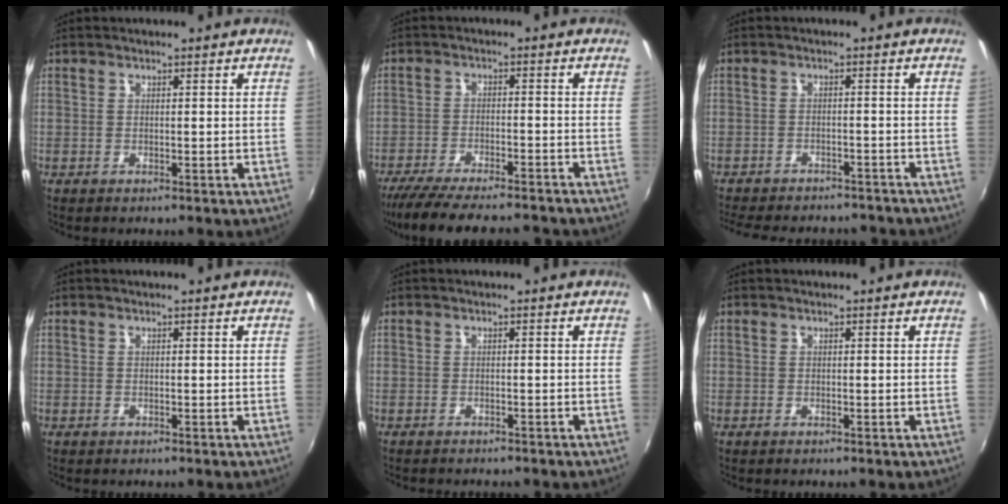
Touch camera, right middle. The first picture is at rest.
{"total": 16.6, "force": [-14.5, 3.0, 7.7], "torque": [-0.152, -0.027, -0.219]}
{"total": 15.7, "force": [-13.5, 5.0, 6.1], "torque": [-0.135, -0.016, -0.182]}
{"total": 0.0}
{"total": 2.0, "force": [-1.9, 0.4, 0.5], "torque": [-0.019, -0.013, -0.030]}
{"total": 0.0}